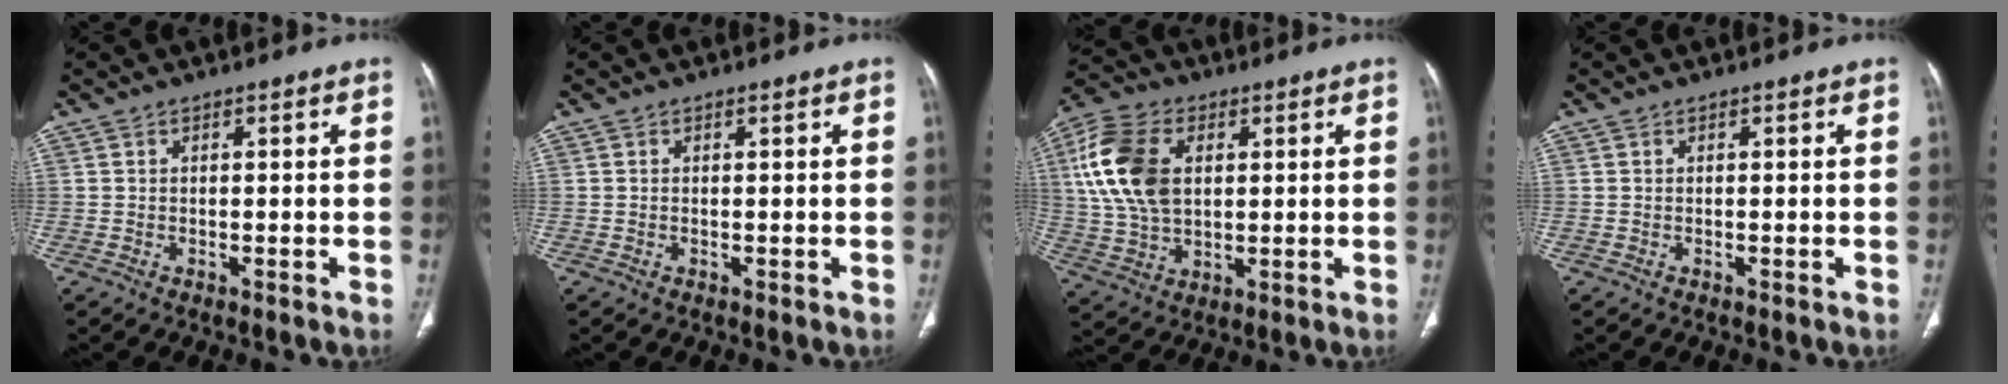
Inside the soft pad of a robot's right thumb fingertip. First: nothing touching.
{"total": 0.0}
{"total": 15.4, "force": [3.4, 10.0, 11.2], "torque": [-0.226, 0.006, 0.065]}
{"total": 0.0}